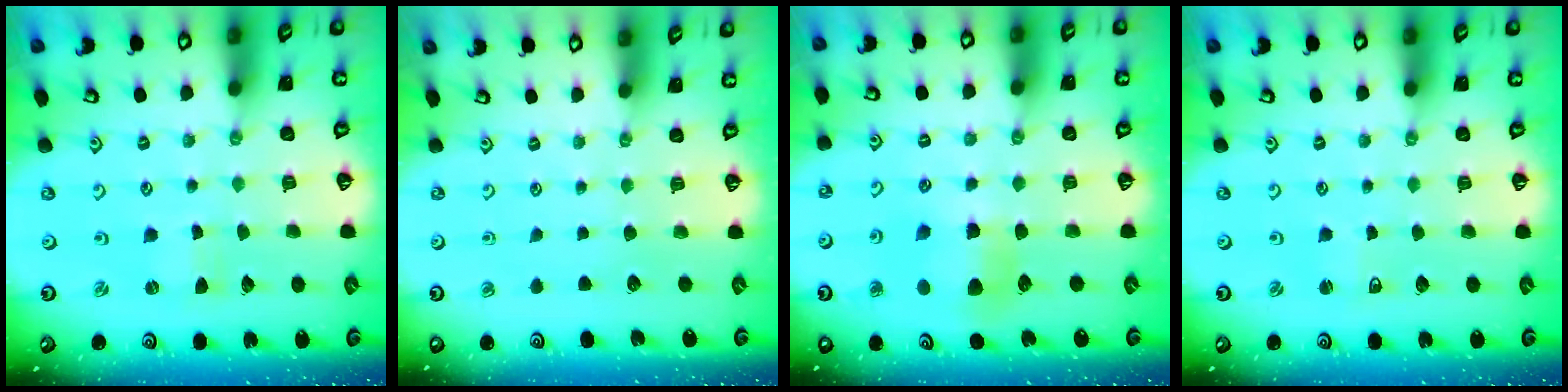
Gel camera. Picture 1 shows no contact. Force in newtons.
{"total": 0.0}
{"total": 7.3, "press": 7.2, "slide": 0.8}
{"total": 2.2, "press": 2.2, "slide": 0.3}